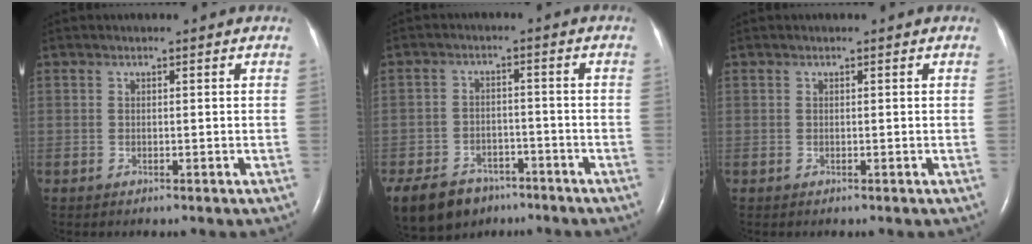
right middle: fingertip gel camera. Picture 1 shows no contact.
{"total": 12.4, "force": [-8.8, 7.4, 4.6], "torque": [-0.111, -0.005, -0.134]}
{"total": 0.0}